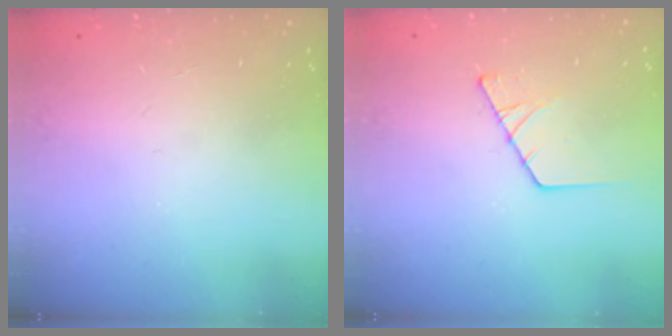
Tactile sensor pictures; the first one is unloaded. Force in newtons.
{"total": 2.5, "press": 2.5, "slide": 0.3}